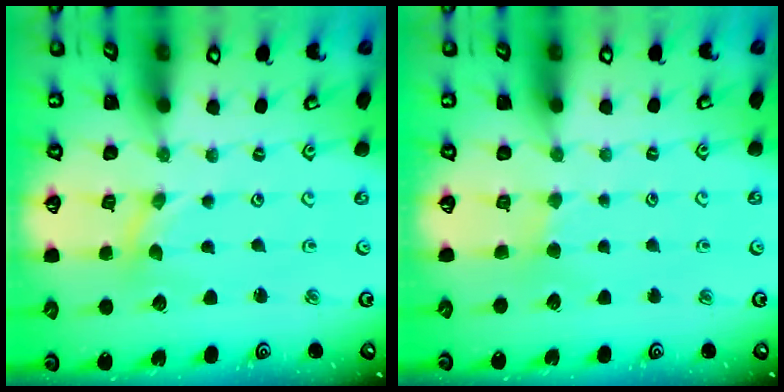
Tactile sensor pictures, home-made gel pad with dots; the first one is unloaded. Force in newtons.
{"total": 2.0, "press": 2.0, "slide": 0.4}